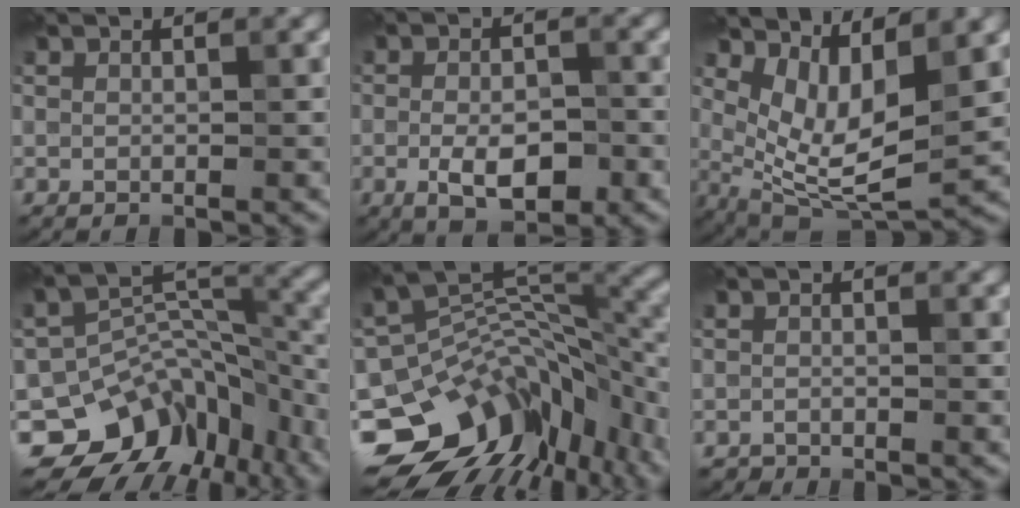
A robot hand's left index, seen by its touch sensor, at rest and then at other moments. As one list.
[{"total": 4.9, "force": [-1.6, 2.3, 4.1], "torque": [-0.071, -0.002, -0.028]}, {"total": 6.9, "force": [2.1, 2.8, 6.0], "torque": [-0.122, -0.019, 0.044]}, {"total": 10.5, "force": [-6.0, 7.2, 4.8], "torque": [-0.069, 0.006, -0.090]}, {"total": 13.5, "force": [-6.8, 8.6, 7.9], "torque": [-0.155, -0.011, -0.098]}, {"total": 1.1, "force": [-1.1, 0.1, 0.0], "torque": [0.003, -0.006, -0.023]}]